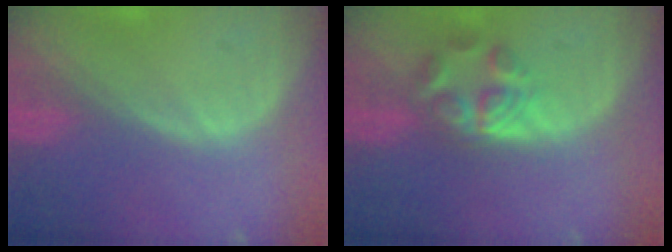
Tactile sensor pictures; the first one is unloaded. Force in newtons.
{"total": 5.7, "press": 4.8, "slide": 3.2}